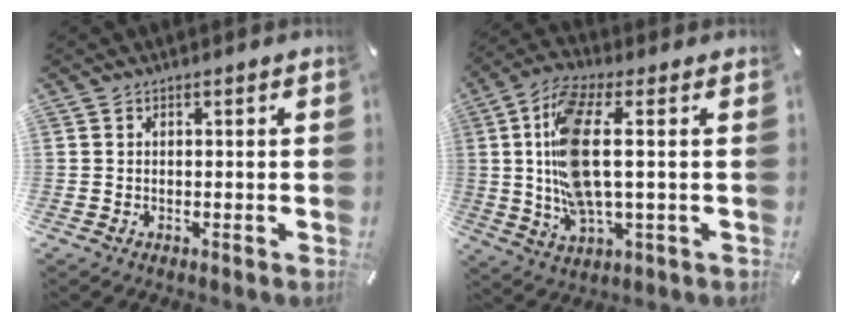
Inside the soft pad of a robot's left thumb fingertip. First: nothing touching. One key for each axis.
{"total": 14.5, "fx": 1.6, "fy": 5.1, "fz": 13.4, "tx": -0.293, "ty": -0.015, "tz": 0.022}